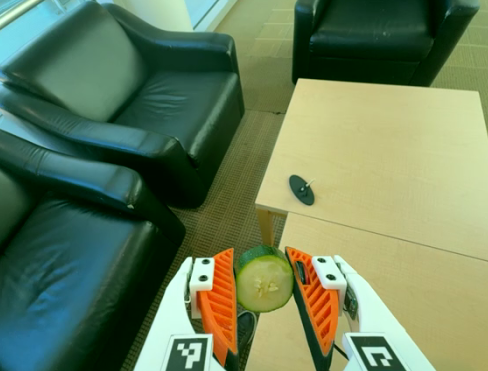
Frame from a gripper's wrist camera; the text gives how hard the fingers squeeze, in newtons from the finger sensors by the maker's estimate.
{"total": 11.9, "left": 10.9, "right": 12.8}